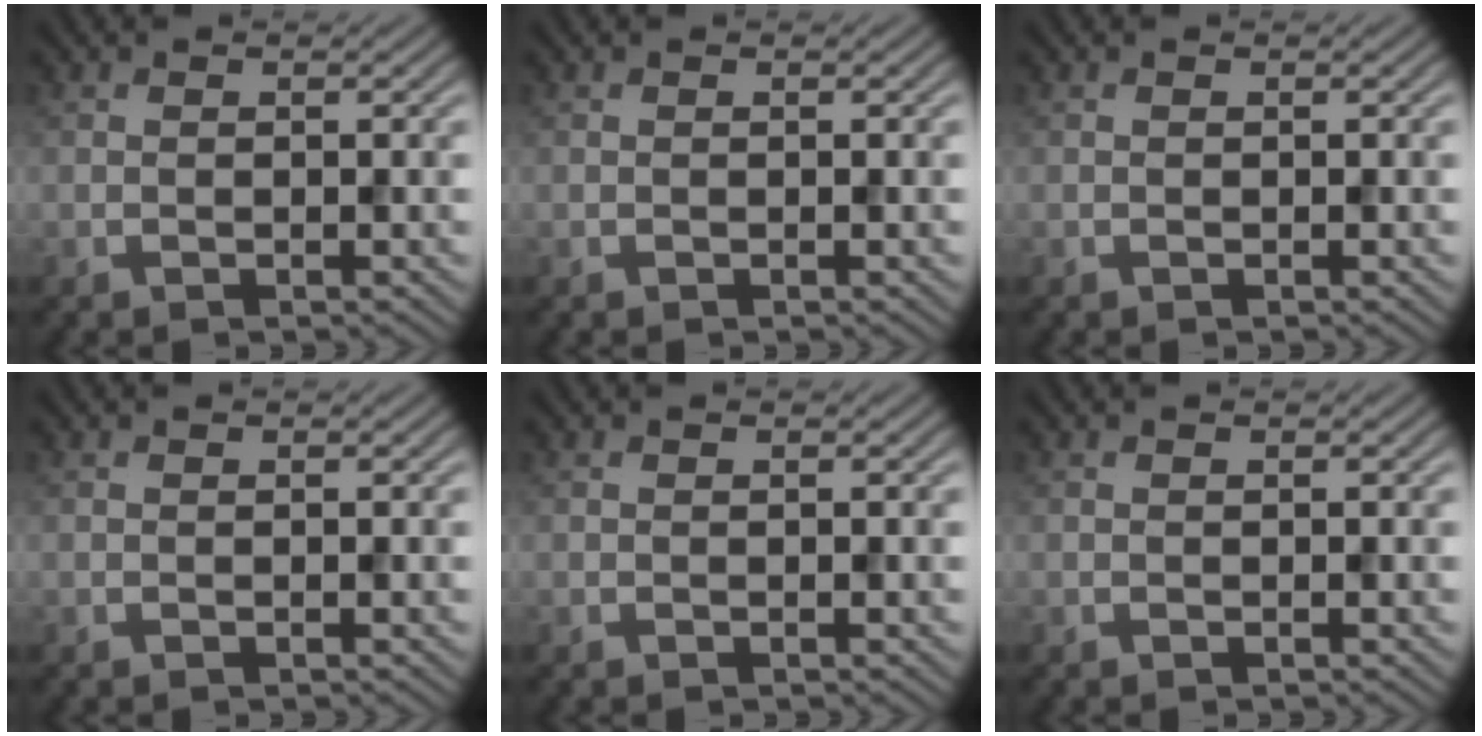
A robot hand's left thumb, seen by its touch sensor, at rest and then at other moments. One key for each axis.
{"total": 0.0}
{"total": 0.0}
{"total": 0.0}
{"total": 0.0}
{"total": 0.0}